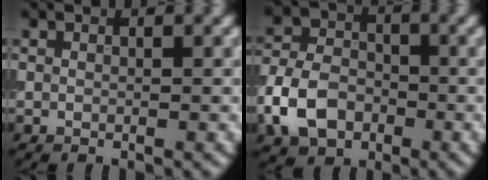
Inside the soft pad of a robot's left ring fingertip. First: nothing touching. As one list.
[{"total": 6.4, "force": [-2.4, 4.7, 3.6], "torque": [-0.073, 0.003, -0.056]}]